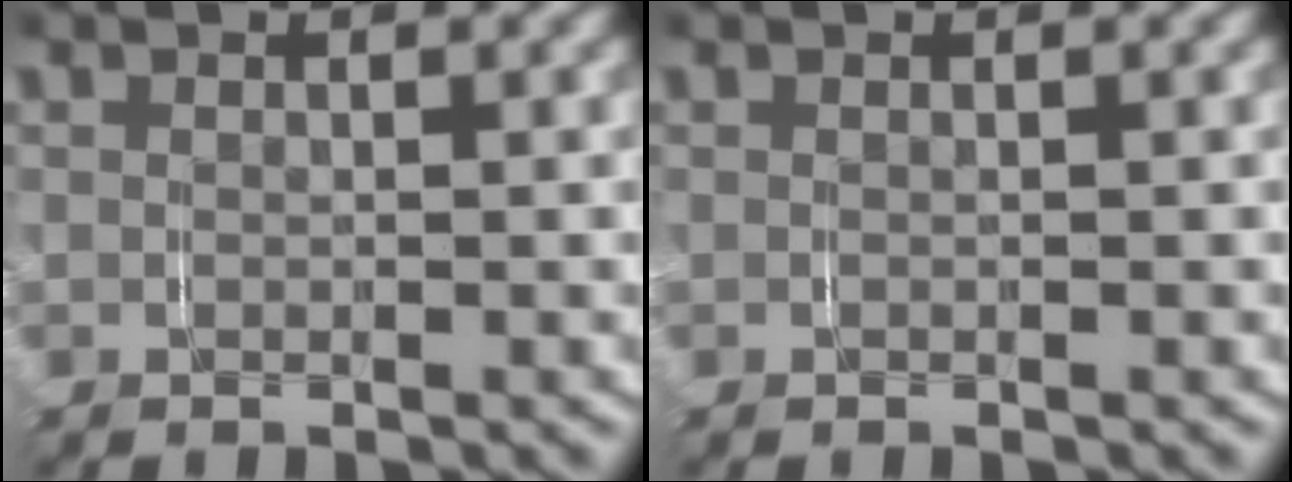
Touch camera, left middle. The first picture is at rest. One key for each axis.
{"total": 0.0}